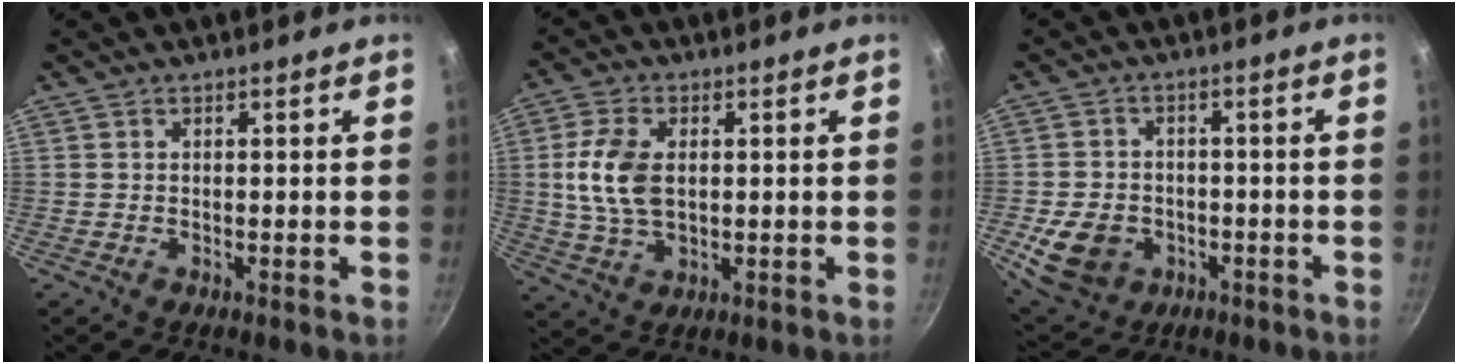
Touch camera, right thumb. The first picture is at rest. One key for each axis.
{"total": 9.8, "fx": 1.1, "fy": 6.0, "fz": 7.6, "tx": -0.147, "ty": 0.000, "tz": 0.020}
{"total": 10.6, "fx": -3.2, "fy": 8.5, "fz": 5.5, "tx": -0.085, "ty": 0.019, "tz": -0.040}